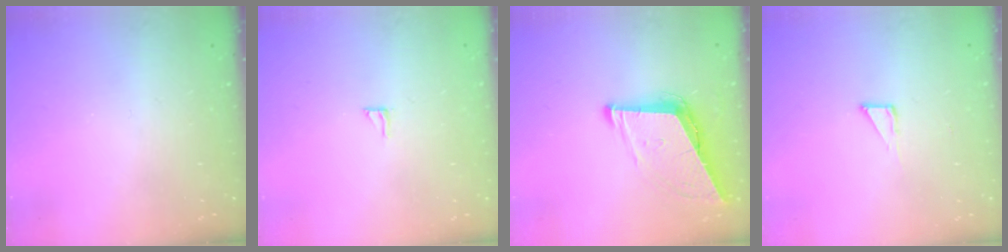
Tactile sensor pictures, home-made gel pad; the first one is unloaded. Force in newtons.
{"total": 4.2, "press": 4.2, "slide": 0.4}
{"total": 9.2, "press": 8.7, "slide": 2.9}
{"total": 2.7, "press": 2.7, "slide": 0.2}